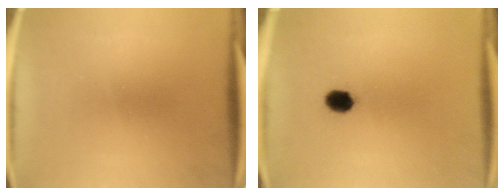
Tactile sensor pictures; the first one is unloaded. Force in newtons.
{"total": 3.8}